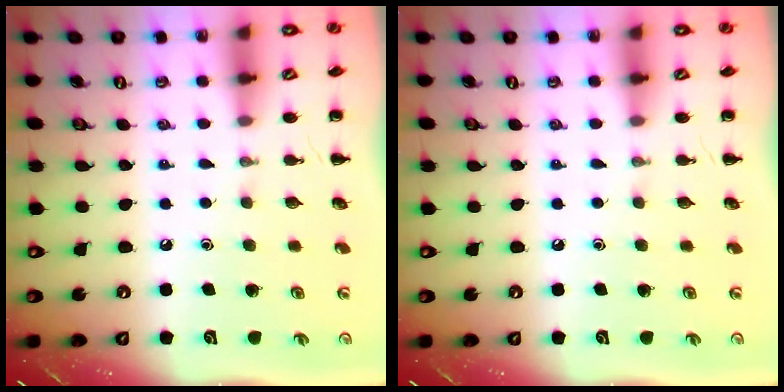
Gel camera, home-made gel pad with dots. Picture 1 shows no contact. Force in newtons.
{"total": 0.0}